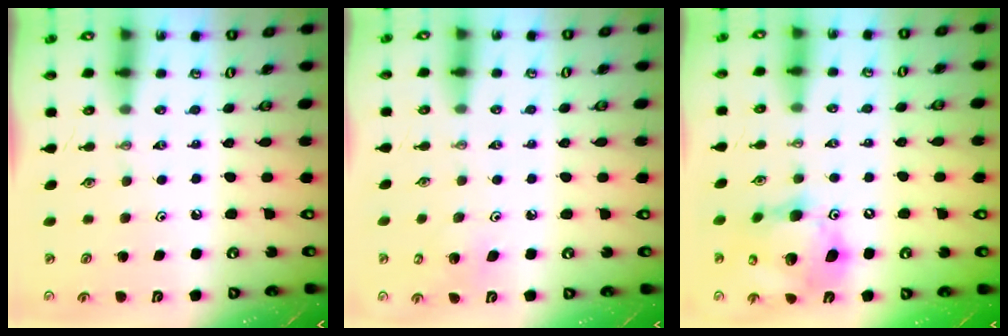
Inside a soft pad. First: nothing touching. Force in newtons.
{"total": 4.8, "press": 4.7, "slide": 0.4}
{"total": 15.6, "press": 15.4, "slide": 2.7}